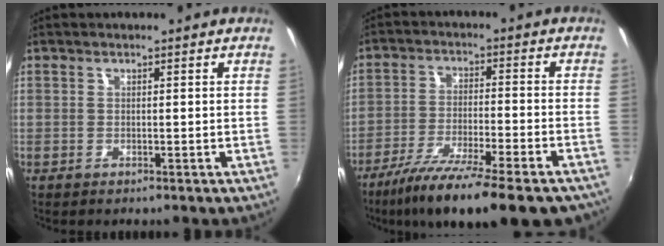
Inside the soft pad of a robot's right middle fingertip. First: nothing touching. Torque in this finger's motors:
{"motor_torque": [1.07, -1.07, 0.52, 0.14]}